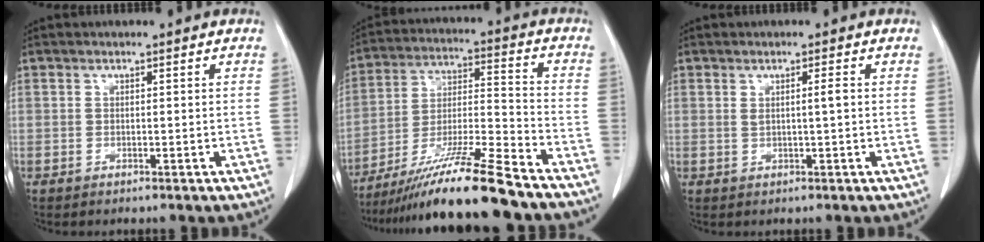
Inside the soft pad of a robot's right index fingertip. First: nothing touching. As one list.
[{"total": 17.0, "force": [-13.4, -0.6, 10.4], "torque": [-0.208, -0.025, -0.242]}, {"total": 1.7, "force": [0.4, -0.1, 1.6], "torque": [-0.028, 0.002, 0.010]}]